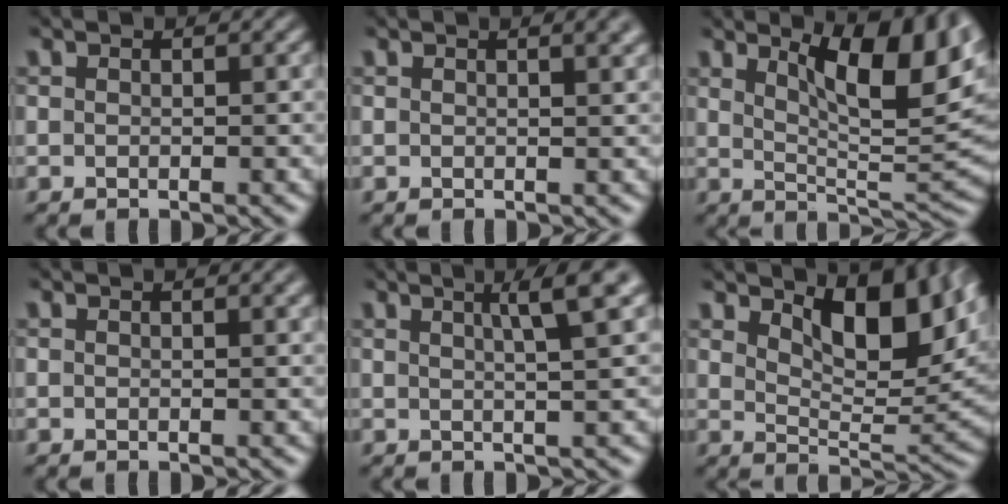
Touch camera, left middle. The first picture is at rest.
{"total": 2.7, "force": [1.4, 1.0, 2.1], "torque": [-0.009, 0.005, 0.010]}
{"total": 9.8, "force": [4.3, 2.8, 8.3], "torque": [-0.125, 0.001, 0.074]}
{"total": 1.3, "force": [0.7, 0.4, 1.0], "torque": [-0.009, 0.005, 0.010]}
{"total": 4.2, "force": [2.0, 0.6, 3.7], "torque": [-0.044, 0.013, 0.028]}
{"total": 8.0, "force": [3.7, 3.4, 6.2], "torque": [-0.095, -0.007, 0.061]}